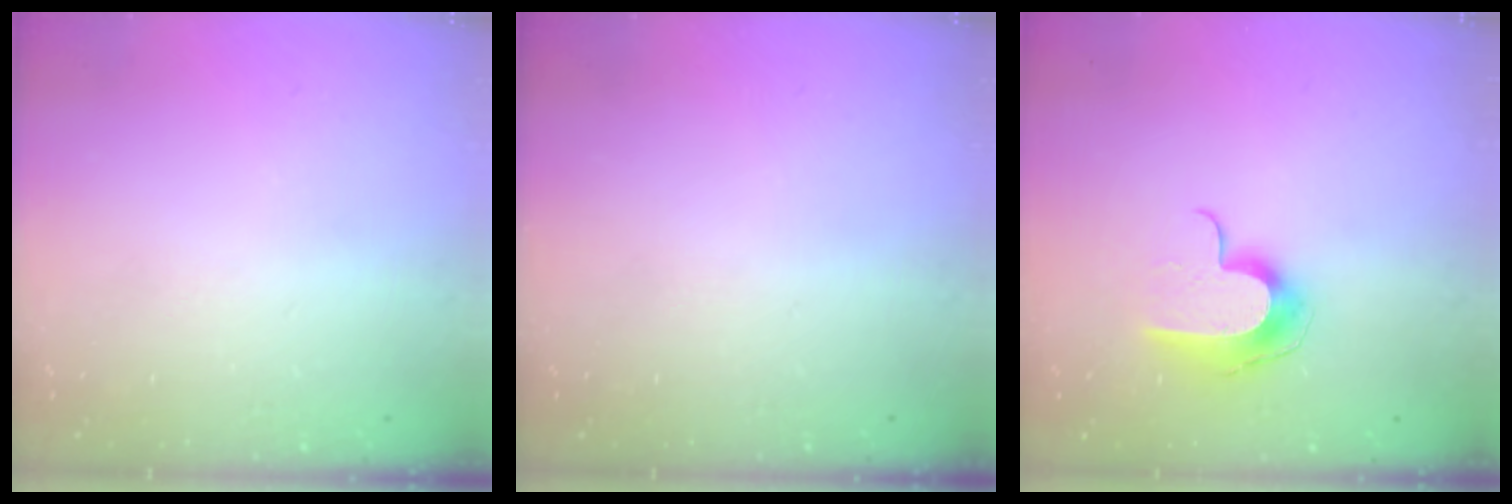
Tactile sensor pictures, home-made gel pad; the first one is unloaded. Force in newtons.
{"total": 0.0}
{"total": 9.9, "press": 9.9, "slide": 0.2}